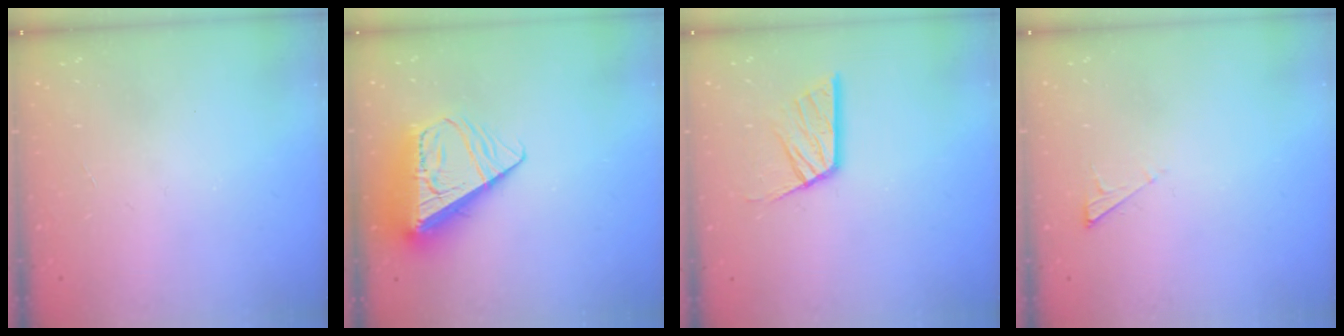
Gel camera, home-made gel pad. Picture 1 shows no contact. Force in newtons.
{"total": 13.7, "press": 13.6, "slide": 1.6}
{"total": 11.6, "press": 11.5, "slide": 0.8}
{"total": 2.5, "press": 2.4, "slide": 0.3}